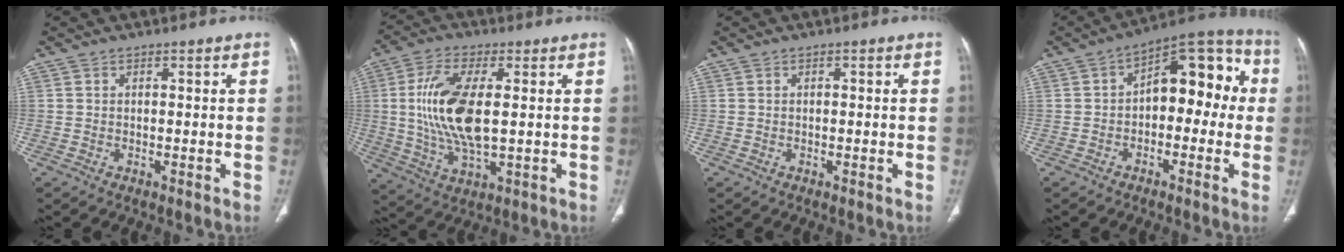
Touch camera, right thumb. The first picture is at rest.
{"total": 14.5, "force": [1.3, 6.0, 13.1], "torque": [-0.273, -0.009, 0.030]}
{"total": 0.6, "force": [0.1, 0.2, 0.6], "torque": [-0.012, 0.002, 0.003]}
{"total": 14.1, "force": [0.6, 8.2, 11.5], "torque": [-0.104, 0.050, -0.008]}